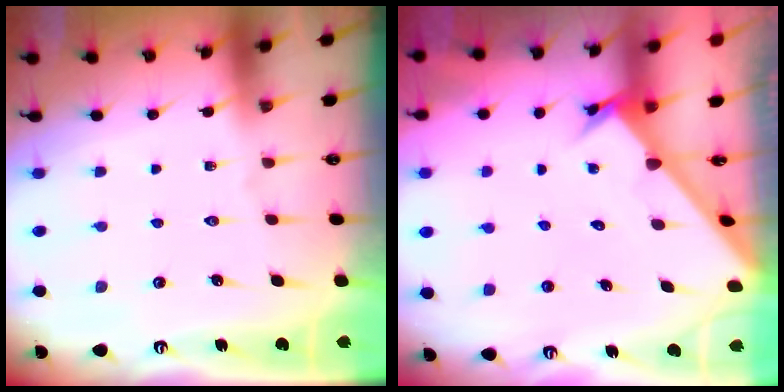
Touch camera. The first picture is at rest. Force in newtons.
{"total": 2.6, "press": 2.6, "slide": 0.3}